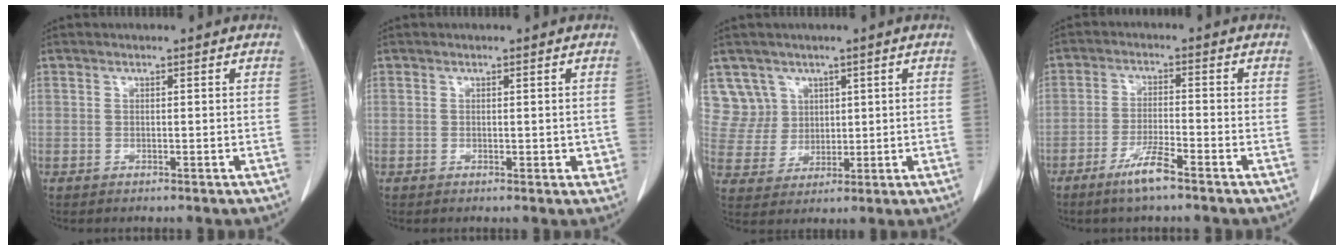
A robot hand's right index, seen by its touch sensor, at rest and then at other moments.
{"total": 1.6, "force": [0.1, 1.0, 1.1], "torque": [-0.005, 0.001, 0.001]}
{"total": 6.5, "force": [3.6, 5.4, -0.3], "torque": [0.009, 0.010, 0.083]}
{"total": 5.4, "force": [-3.7, 0.1, 3.9], "torque": [-0.078, -0.007, -0.072]}